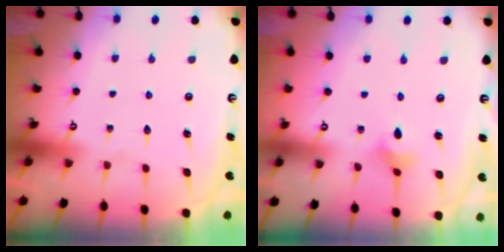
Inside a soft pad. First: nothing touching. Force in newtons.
{"total": 2.2, "press": 2.1, "slide": 0.4}